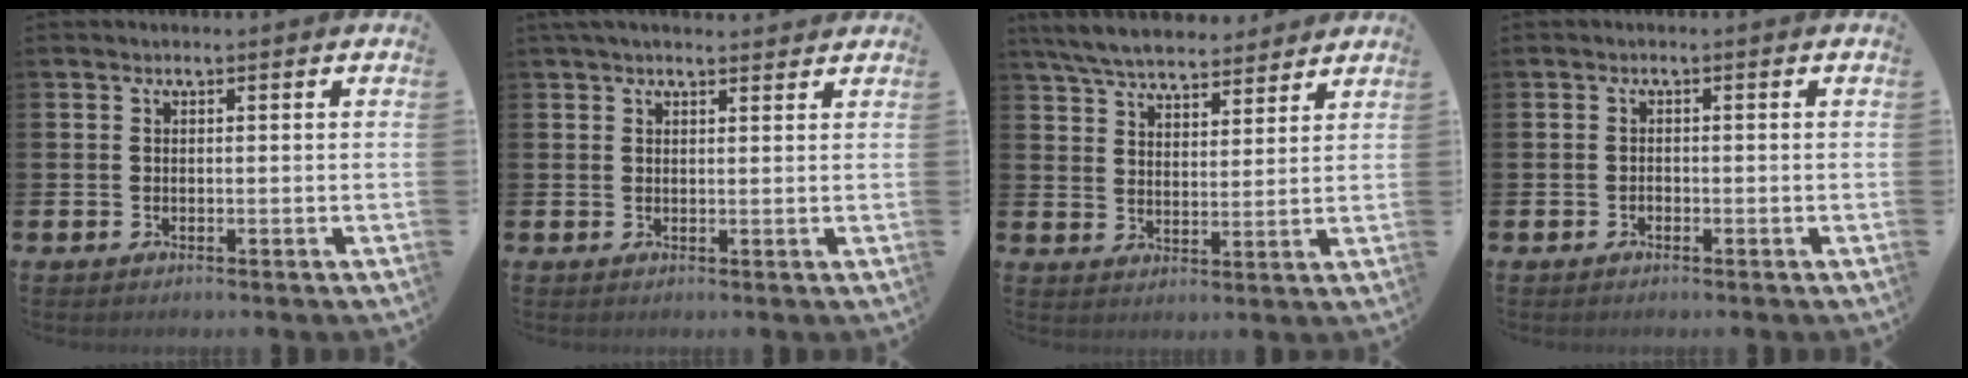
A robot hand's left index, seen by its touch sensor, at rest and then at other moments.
{"total": 2.2, "force": [2.0, 0.5, 0.7], "torque": [-0.006, -0.005, 0.034]}
{"total": 6.9, "force": [6.5, 1.6, 1.6], "torque": [-0.059, -0.028, 0.118]}
{"total": 0.6, "force": [-0.4, 0.5, 0.1], "torque": [-0.007, 0.004, -0.009]}